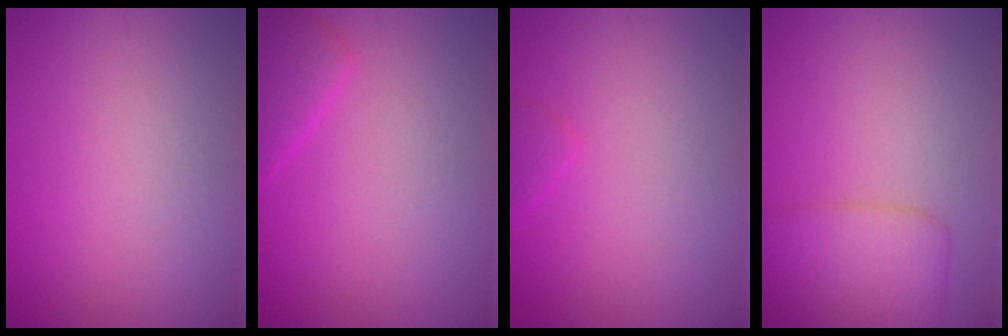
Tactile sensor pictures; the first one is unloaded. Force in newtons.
{"total": 2.7, "press": 2.7, "slide": 0.2}
{"total": 1.0, "press": 1.0, "slide": 0.2}
{"total": 4.2, "press": 4.2, "slide": 0.1}